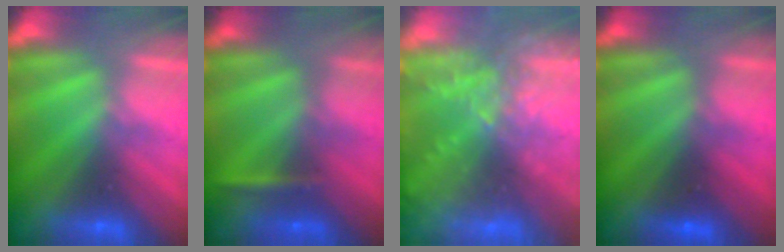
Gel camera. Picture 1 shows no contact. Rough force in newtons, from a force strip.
{"total": 2.3}
{"total": 10.8}
{"total": 1.8}